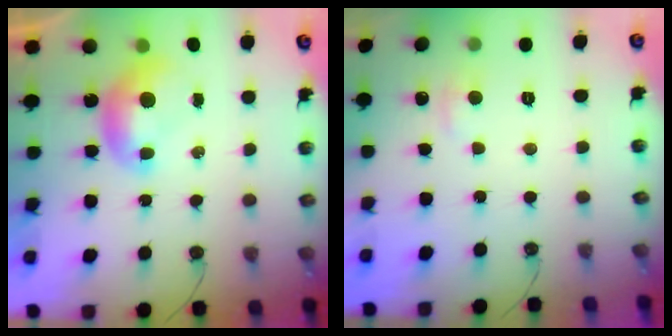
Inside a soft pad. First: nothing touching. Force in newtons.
{"total": 2.5, "press": 2.4, "slide": 0.5}